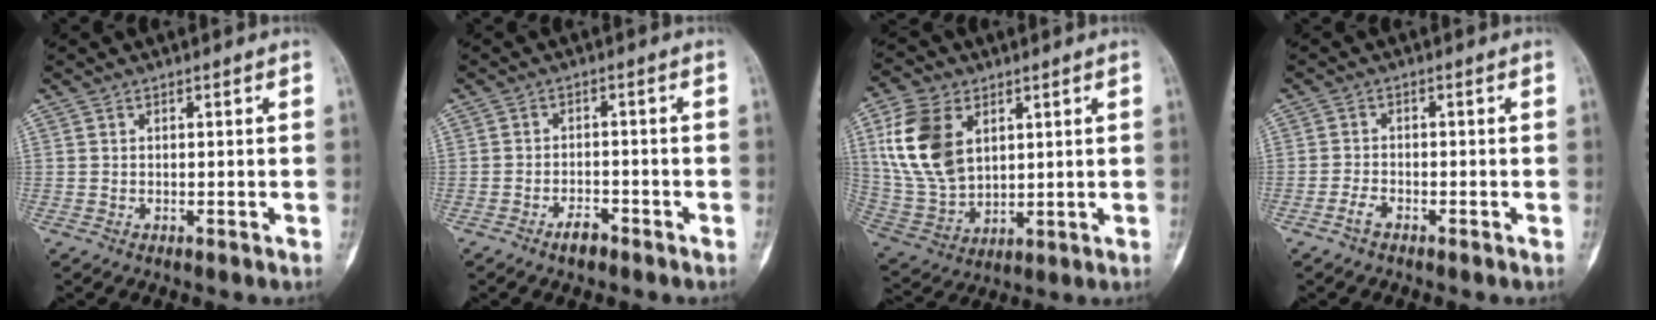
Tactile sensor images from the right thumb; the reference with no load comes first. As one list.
[{"total": 3.0, "force": [-2.2, 1.4, 1.6], "torque": [-0.019, 0.016, -0.037]}, {"total": 15.5, "force": [4.9, 10.1, 10.7], "torque": [-0.206, -0.014, 0.109]}, {"total": 2.1, "force": [-1.5, 0.9, 1.0], "torque": [-0.020, 0.010, -0.032]}]